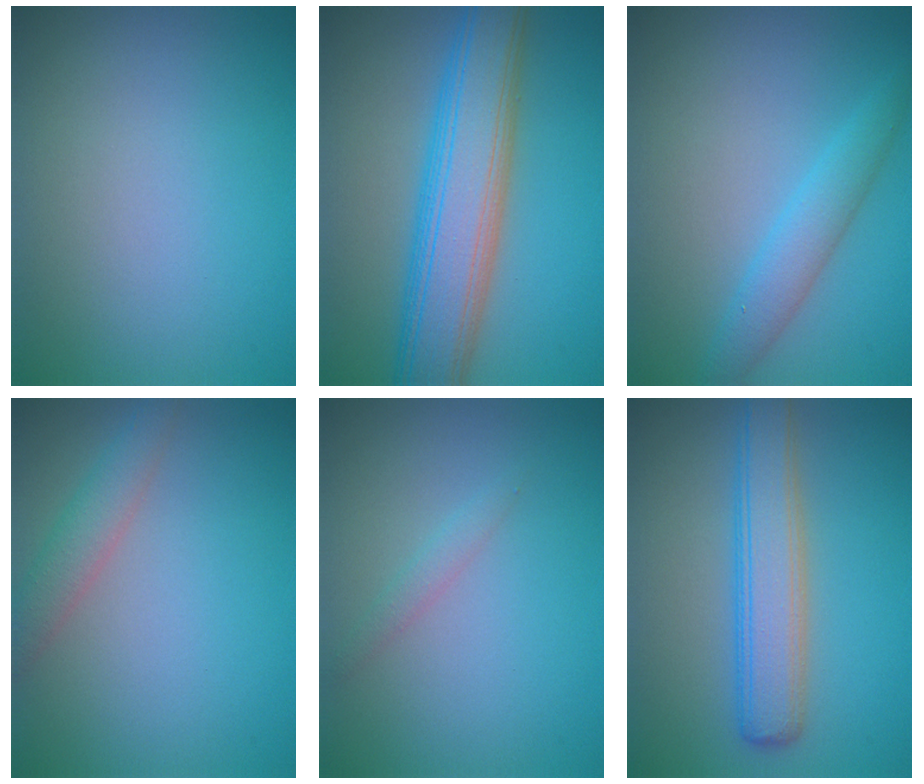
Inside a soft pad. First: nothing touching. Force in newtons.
{"total": 9.1, "press": 9.1, "slide": 0.2}
{"total": 2.9, "press": 2.9, "slide": 0.0}
{"total": 2.5, "press": 2.5, "slide": 0.2}
{"total": 1.0, "press": 0.9, "slide": 0.1}
{"total": 5.4, "press": 5.4, "slide": 0.1}